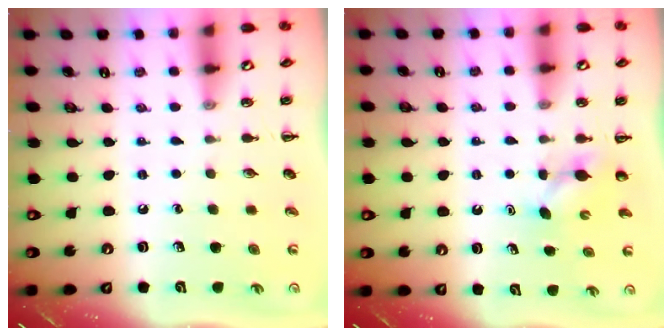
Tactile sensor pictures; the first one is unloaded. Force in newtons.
{"total": 3.8, "press": 3.6, "slide": 1.2}